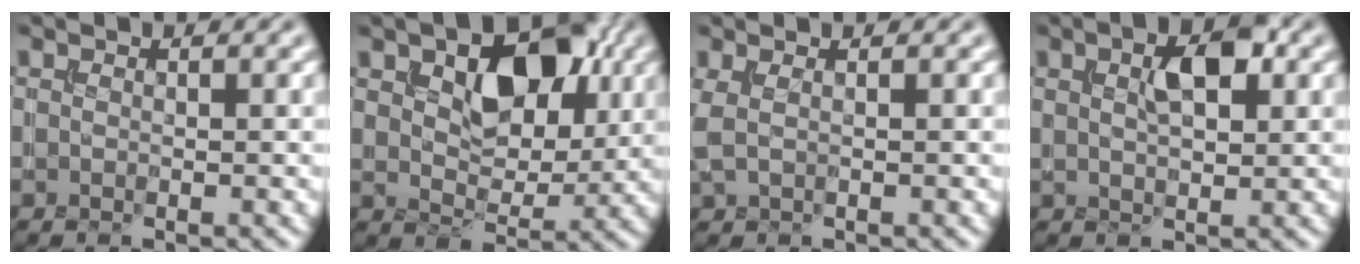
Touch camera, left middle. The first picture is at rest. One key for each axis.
{"total": 8.0, "fx": 3.0, "fy": 4.7, "fz": 5.8, "tx": -0.096, "ty": -0.001, "tz": 0.043}
{"total": 1.3, "fx": 0.4, "fy": 0.6, "fz": 1.1, "tx": -0.029, "ty": 0.006, "tz": 0.006}
{"total": 3.9, "fx": 1.4, "fy": 1.8, "fz": 3.2, "tx": -0.058, "ty": 0.009, "tz": 0.026}